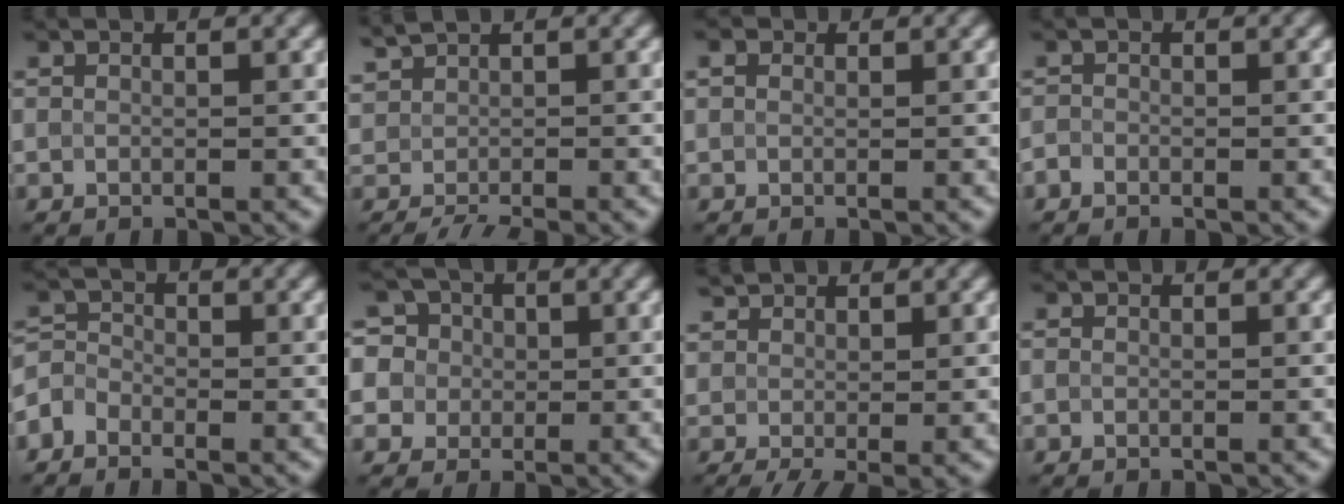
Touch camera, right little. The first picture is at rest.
{"total": 1.9, "force": [-0.6, 1.2, 1.4], "torque": [-0.037, -0.001, -0.012]}
{"total": 1.0, "force": [0.4, 0.8, 0.5], "torque": [-0.010, 0.003, 0.001]}
{"total": 0.8, "force": [-0.7, 0.1, 0.2], "torque": [-0.010, 0.001, -0.014]}
{"total": 2.4, "force": [-1.8, 1.3, 0.8], "torque": [-0.022, 0.007, -0.040]}
{"total": 9.6, "force": [3.8, 7.7, 4.3], "torque": [-0.098, 0.047, 0.037]}
{"total": 3.4, "force": [0.4, 2.3, 2.5], "torque": [-0.060, 0.000, 0.008]}
{"total": 0.0}